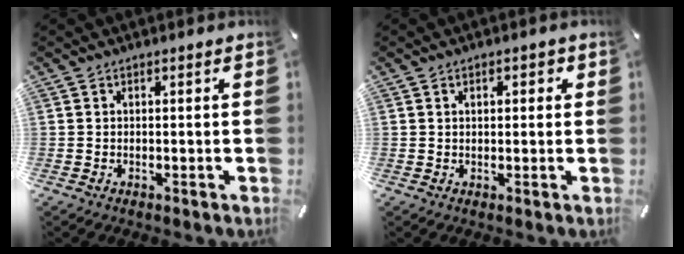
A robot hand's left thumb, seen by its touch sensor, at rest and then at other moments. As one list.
[{"total": 2.2, "force": [0.6, 1.4, 1.7], "torque": [-0.027, 0.005, 0.005]}]